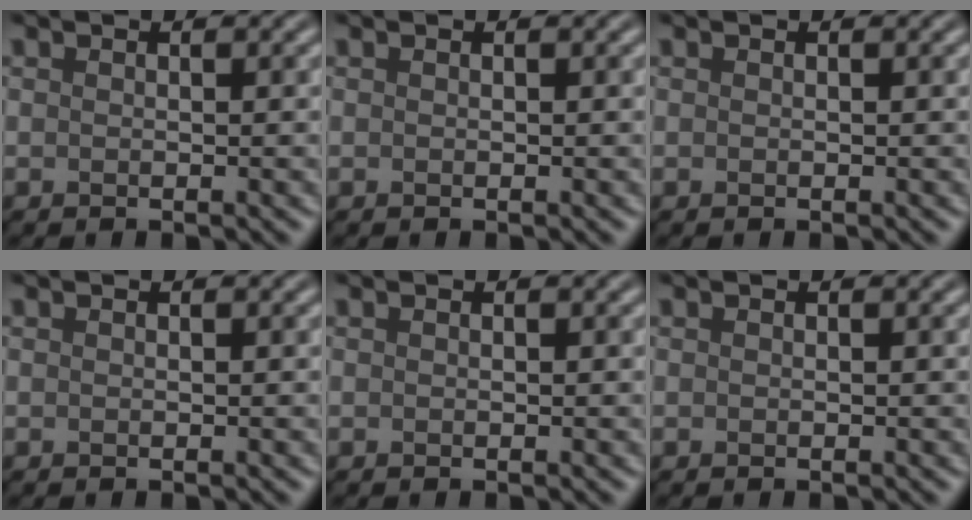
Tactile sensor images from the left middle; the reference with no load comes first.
{"total": 0.0}
{"total": 0.0}
{"total": 0.0}
{"total": 0.0}
{"total": 0.0}